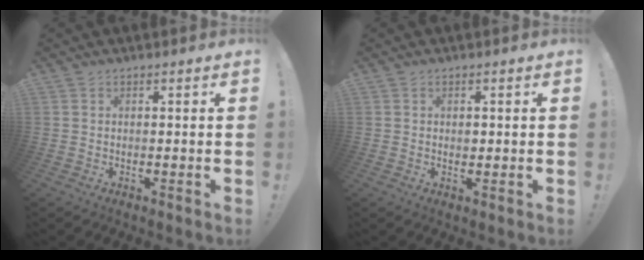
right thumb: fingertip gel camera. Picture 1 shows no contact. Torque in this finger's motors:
{"motor_torque": [-0.24, 0.14, -0.11, 0.05, 0.00]}